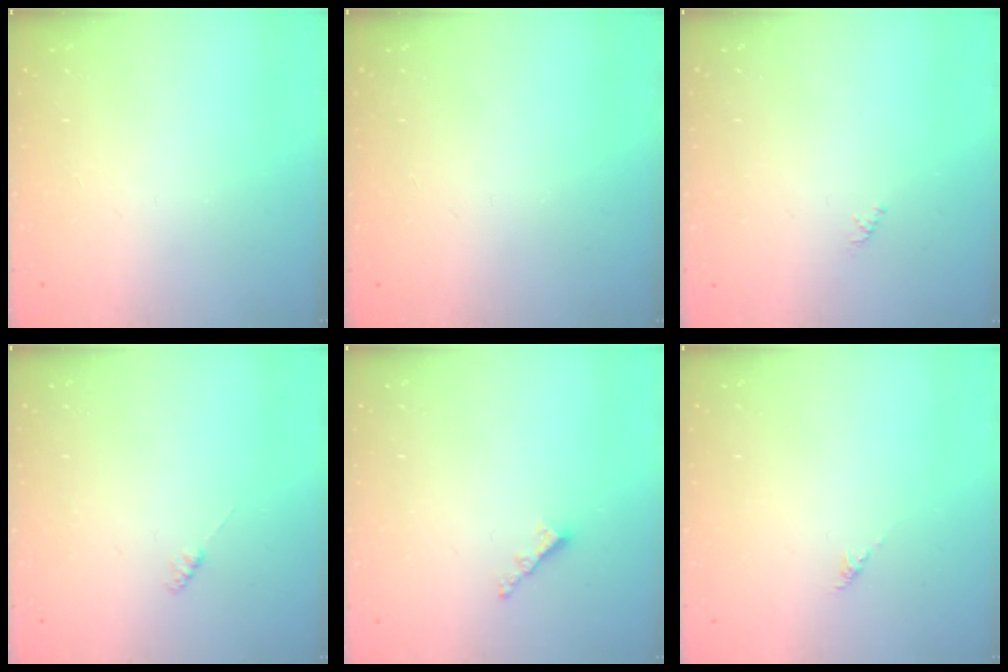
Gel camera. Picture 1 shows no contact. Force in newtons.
{"total": 0.0}
{"total": 0.8, "press": 0.7, "slide": 0.4}
{"total": 2.3, "press": 2.3, "slide": 0.3}
{"total": 2.9, "press": 2.9, "slide": 0.5}
{"total": 0.6, "press": 0.4, "slide": 0.4}